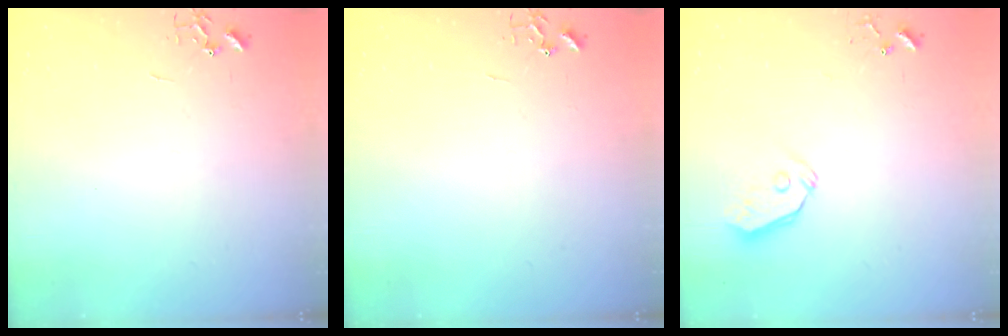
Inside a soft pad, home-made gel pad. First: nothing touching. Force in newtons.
{"total": 0.0}
{"total": 4.8, "press": 4.8, "slide": 0.4}